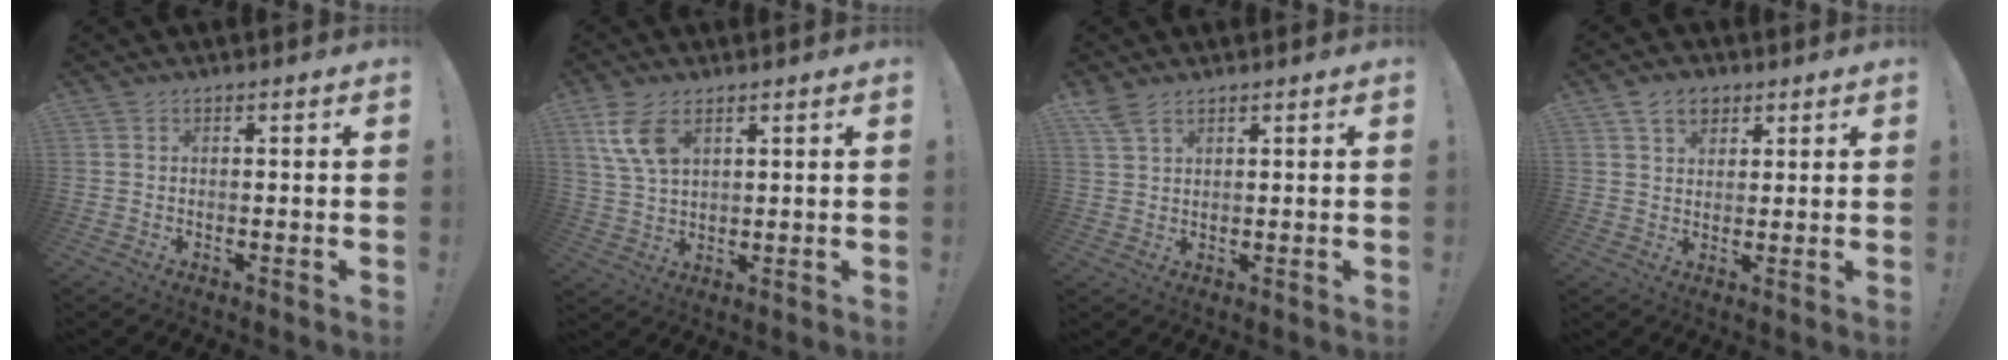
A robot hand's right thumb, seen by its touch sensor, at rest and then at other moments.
{"total": 8.9, "force": [4.5, 4.9, 5.9], "torque": [-0.117, -0.016, 0.086]}
{"total": 4.1, "force": [2.9, 1.8, 2.3], "torque": [-0.046, -0.011, 0.056]}
{"total": 6.8, "force": [3.7, 4.9, 3.0], "torque": [-0.045, -0.008, 0.070]}